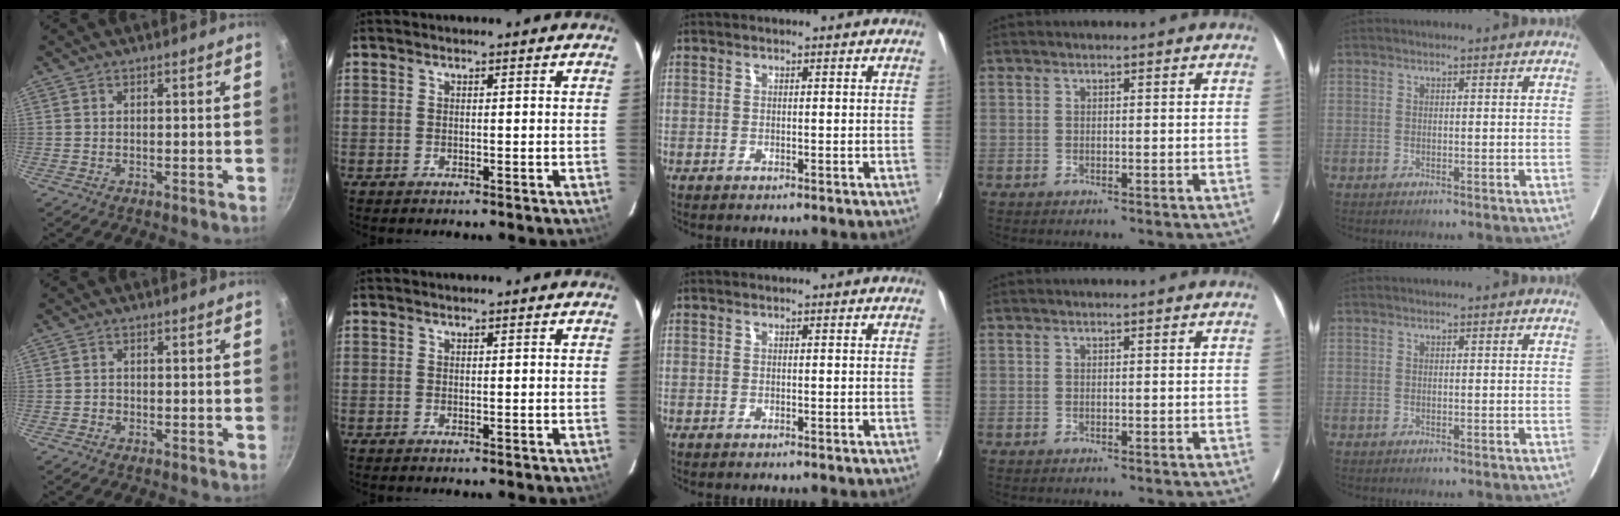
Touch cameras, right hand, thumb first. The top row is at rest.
{"thumb": {"total": 0.7, "force": [-0.4, 0.6, 0.1], "torque": [0.000, 0.004, -0.010]}}